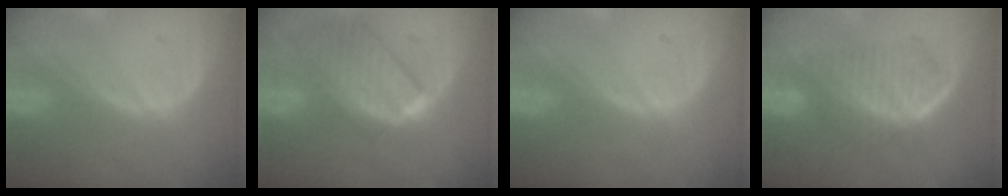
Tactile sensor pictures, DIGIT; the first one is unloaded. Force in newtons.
{"total": 9.8, "press": 8.6, "slide": 4.8}
{"total": 0.0}
{"total": 7.1, "press": 6.1, "slide": 3.6}